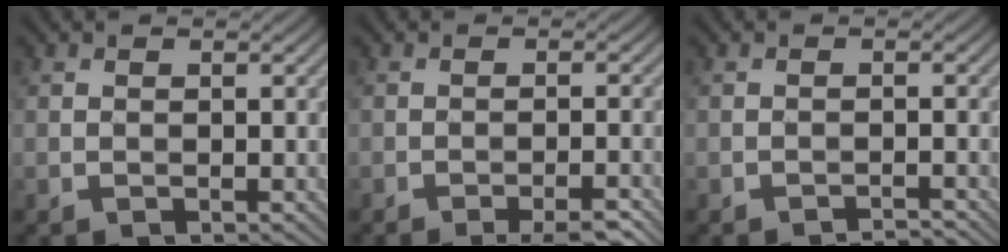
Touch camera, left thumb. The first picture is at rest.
{"total": 3.3, "force": [-2.6, -0.2, 1.9], "torque": [-0.030, 0.011, -0.046]}
{"total": 1.4, "force": [-1.2, -0.6, -0.3], "torque": [0.003, 0.008, -0.029]}